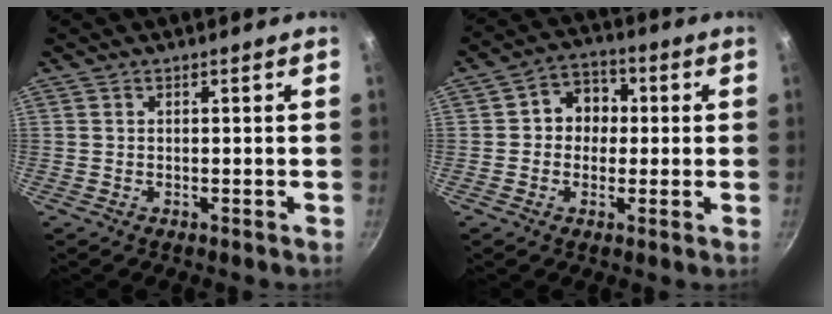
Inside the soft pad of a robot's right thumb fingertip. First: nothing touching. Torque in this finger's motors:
{"motor_torque": [-0.44, 0.69, 0.19, 0.28, 0.03]}